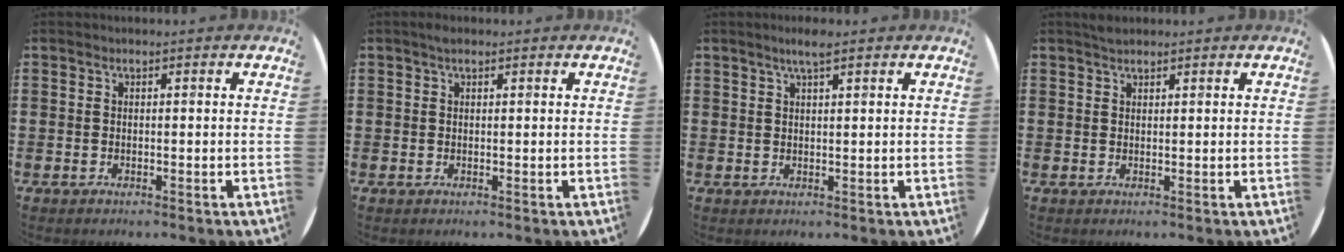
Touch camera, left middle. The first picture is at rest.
{"total": 0.9, "force": [0.6, 0.4, 0.5], "torque": [-0.004, 0.001, 0.008]}
{"total": 2.8, "force": [2.1, 0.3, 1.9], "torque": [-0.039, 0.005, 0.036]}
{"total": 1.3, "force": [1.2, 0.4, 0.4], "torque": [-0.008, 0.004, 0.022]}